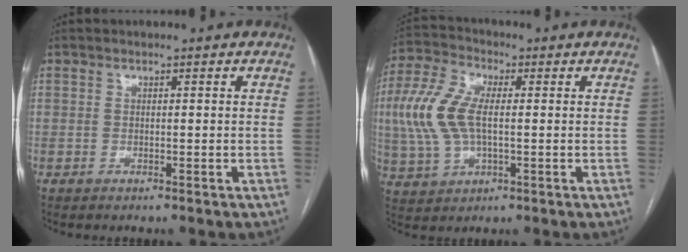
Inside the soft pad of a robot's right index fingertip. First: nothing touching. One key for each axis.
{"total": 10.8, "fx": 0.4, "fy": 5.0, "fz": 9.6, "tx": -0.238, "ty": 0.014, "tz": 0.010}